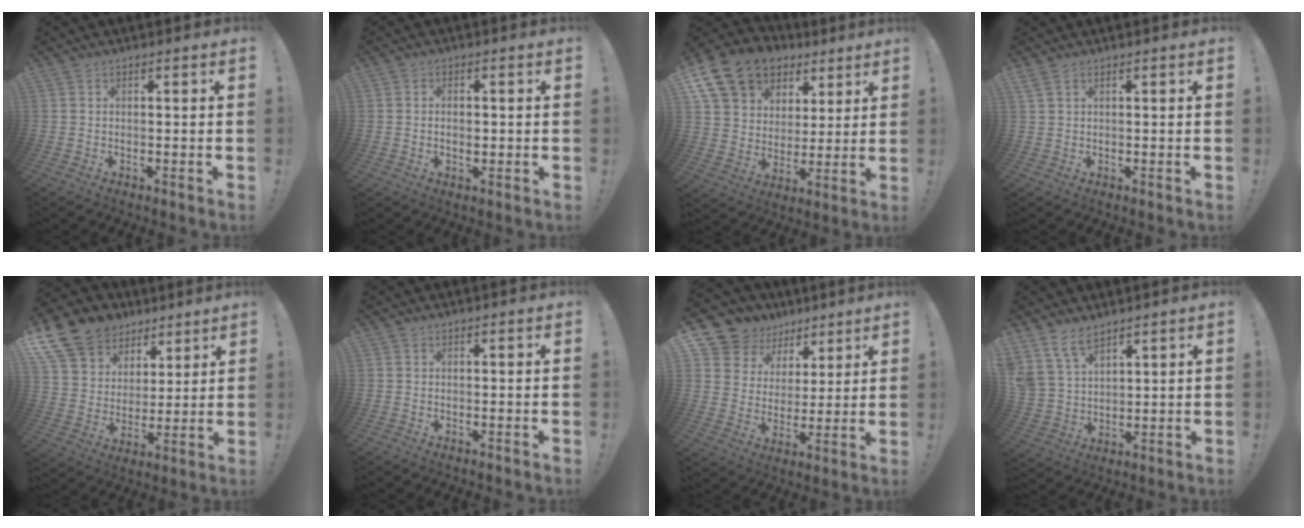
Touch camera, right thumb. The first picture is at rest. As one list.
[{"total": 2.6, "force": [-0.3, 1.7, 1.9], "torque": [-0.027, 0.002, -0.008]}, {"total": 16.7, "force": [9.8, 11.7, 6.6], "torque": [-0.117, -0.053, 0.198]}, {"total": 2.0, "force": [1.2, 0.8, 1.4], "torque": [-0.030, 0.002, 0.023]}, {"total": 14.4, "force": [9.0, 10.3, 4.6], "torque": [-0.087, -0.060, 0.184]}, {"total": 0.0}, {"total": 10.7, "force": [7.0, 7.9, 1.9], "torque": [-0.038, -0.055, 0.141]}, {"total": 9.2, "force": [7.3, 4.5, 3.2], "torque": [-0.081, -0.038, 0.150]}]